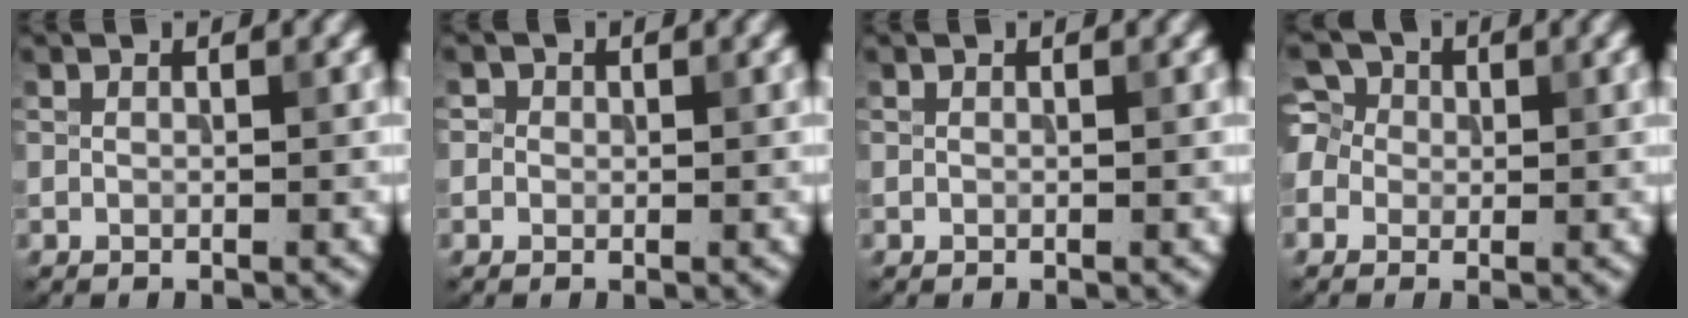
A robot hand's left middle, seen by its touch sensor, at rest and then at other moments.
{"total": 1.1, "force": [0.4, 1.0, 0.3], "torque": [-0.001, -0.002, -0.003]}
{"total": 0.0}
{"total": 3.7, "force": [0.2, 3.4, 1.5], "torque": [-0.024, 0.025, -0.015]}